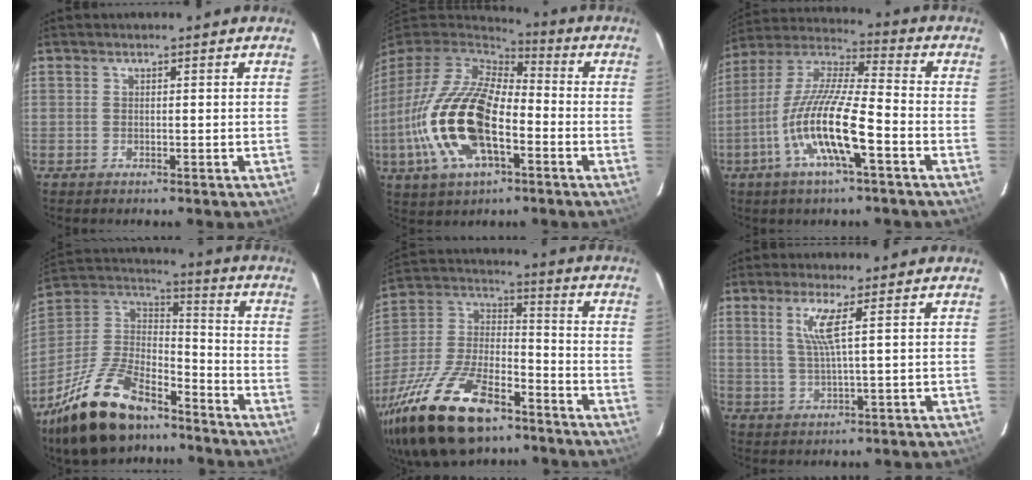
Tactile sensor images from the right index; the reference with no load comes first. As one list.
[{"total": 20.8, "force": [-5.5, 9.9, 17.4], "torque": [-0.373, -0.020, -0.103]}, {"total": 15.5, "force": [-6.1, 2.5, 14.1], "torque": [-0.279, -0.009, -0.125]}, {"total": 23.3, "force": [-16.5, 9.8, 13.2], "torque": [-0.277, -0.002, -0.285]}, {"total": 27.2, "force": [-17.2, 11.8, 17.5], "torque": [-0.369, -0.023, -0.295]}, {"total": 4.7, "force": [1.8, -0.7, 4.3], "torque": [-0.080, -0.004, 0.038]}]